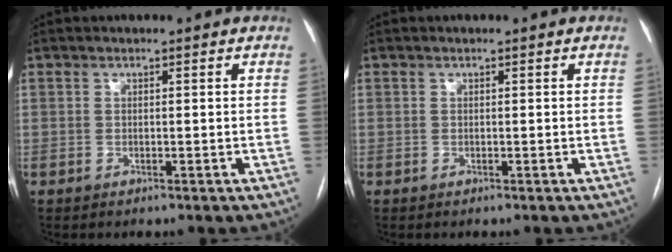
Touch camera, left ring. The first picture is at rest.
{"total": 0.0}